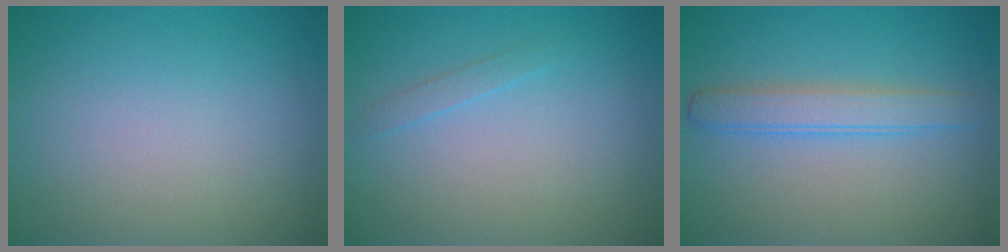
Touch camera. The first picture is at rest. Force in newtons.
{"total": 0.9, "press": 0.9, "slide": 0.0}
{"total": 2.9, "press": 2.9, "slide": 0.1}